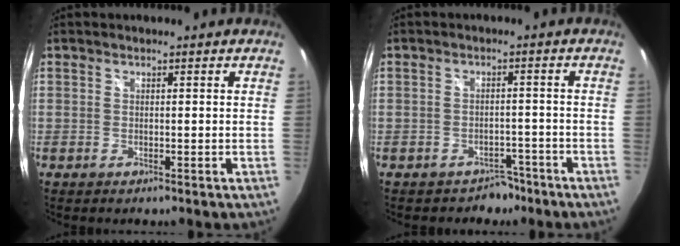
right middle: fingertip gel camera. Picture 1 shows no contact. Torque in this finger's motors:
{"motor_torque": [-0.53, -0.12, -0.07, -0.03]}